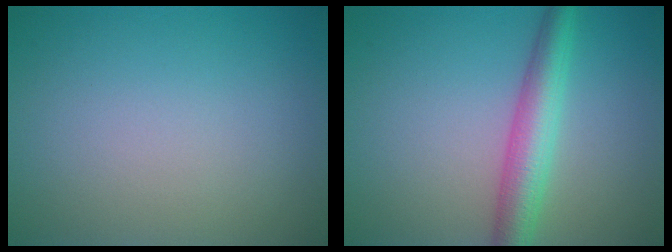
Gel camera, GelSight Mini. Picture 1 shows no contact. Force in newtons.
{"total": 4.5, "press": 4.5, "slide": 0.1}